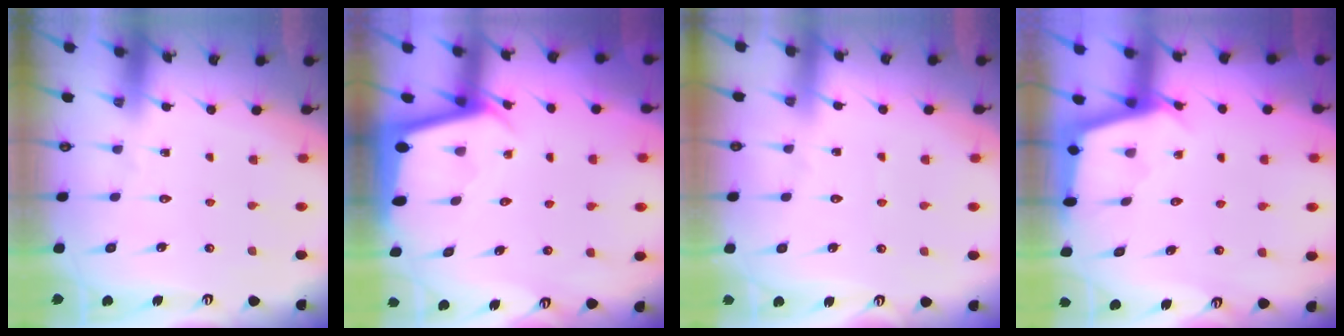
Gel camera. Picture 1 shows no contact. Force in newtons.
{"total": 2.4, "press": 2.4, "slide": 0.3}
{"total": 2.0, "press": 2.0, "slide": 0.3}
{"total": 2.9, "press": 2.9, "slide": 0.3}